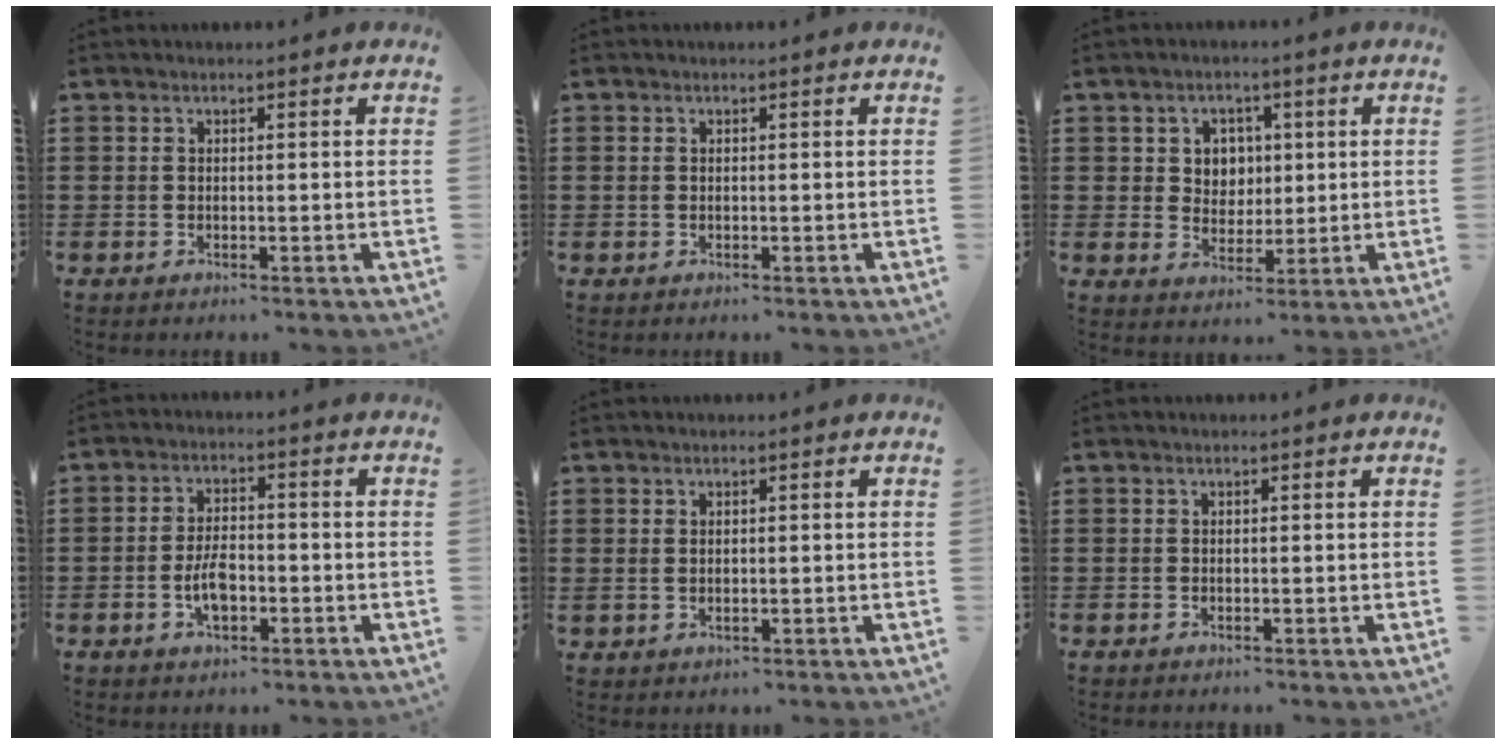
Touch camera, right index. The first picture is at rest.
{"total": 0.5, "force": [0.1, 0.3, 0.4], "torque": [-0.010, 0.001, 0.001]}
{"total": 4.2, "force": [1.2, 3.9, 1.1], "torque": [-0.033, 0.012, 0.017]}
{"total": 4.9, "force": [-1.4, 2.4, 4.0], "torque": [-0.092, 0.000, -0.031]}
{"total": 0.7, "force": [0.2, 0.3, 0.6], "torque": [-0.012, 0.003, 0.003]}
{"total": 0.0}